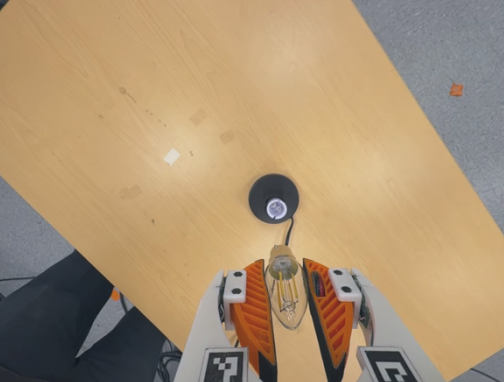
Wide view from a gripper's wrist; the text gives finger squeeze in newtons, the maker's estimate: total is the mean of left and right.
{"total": 12.0, "left": 12.0, "right": 12.0}